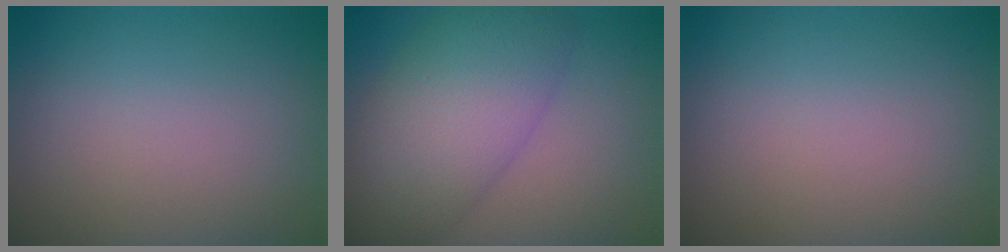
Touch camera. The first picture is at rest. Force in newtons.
{"total": 8.0, "press": 8.0, "slide": 0.2}
{"total": 0.0}